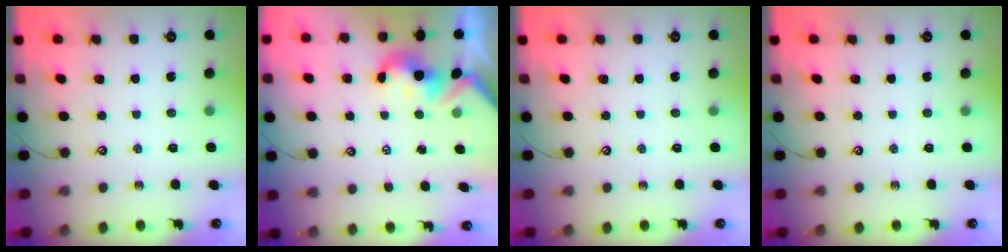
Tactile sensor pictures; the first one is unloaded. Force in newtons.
{"total": 1.9, "press": 1.8, "slide": 0.6}
{"total": 0.0}
{"total": 0.0}